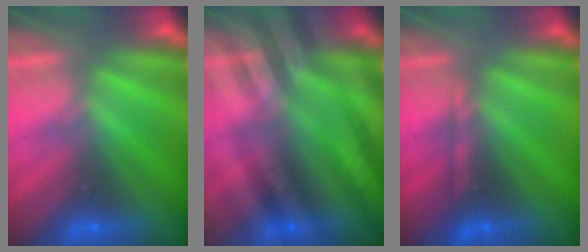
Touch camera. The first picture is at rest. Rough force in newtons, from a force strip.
{"total": 2.8}
{"total": 2.2}